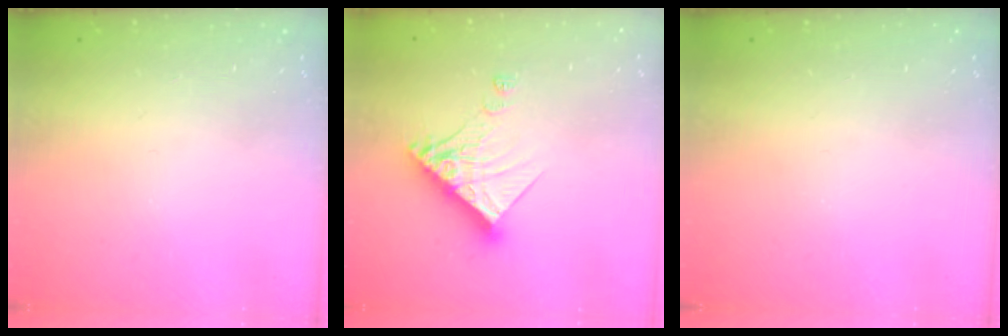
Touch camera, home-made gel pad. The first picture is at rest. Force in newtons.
{"total": 13.9, "press": 13.9, "slide": 1.1}
{"total": 0.0}